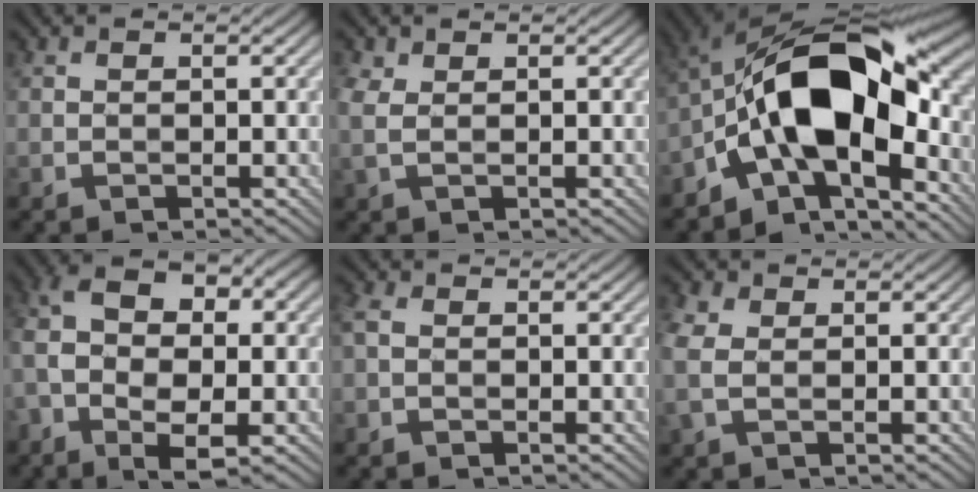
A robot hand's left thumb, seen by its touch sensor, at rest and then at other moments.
{"total": 2.1, "force": [0.8, 1.0, 1.7], "torque": [-0.049, 0.004, 0.013]}
{"total": 16.4, "force": [-3.9, 8.1, 13.7], "torque": [-0.210, 0.016, -0.079]}
{"total": 11.3, "force": [-1.7, 6.3, 9.2], "torque": [-0.197, 0.010, -0.034]}
{"total": 1.7, "force": [-0.1, 1.1, 1.3], "torque": [-0.039, 0.005, -0.009]}
{"total": 3.6, "force": [0.5, 2.3, 2.7], "torque": [-0.087, 0.006, 0.004]}